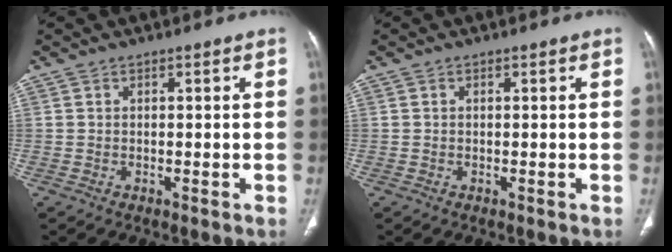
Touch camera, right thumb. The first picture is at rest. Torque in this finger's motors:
{"motor_torque": [-0.25, 0.16, -0.40, 0.04, 0.04]}